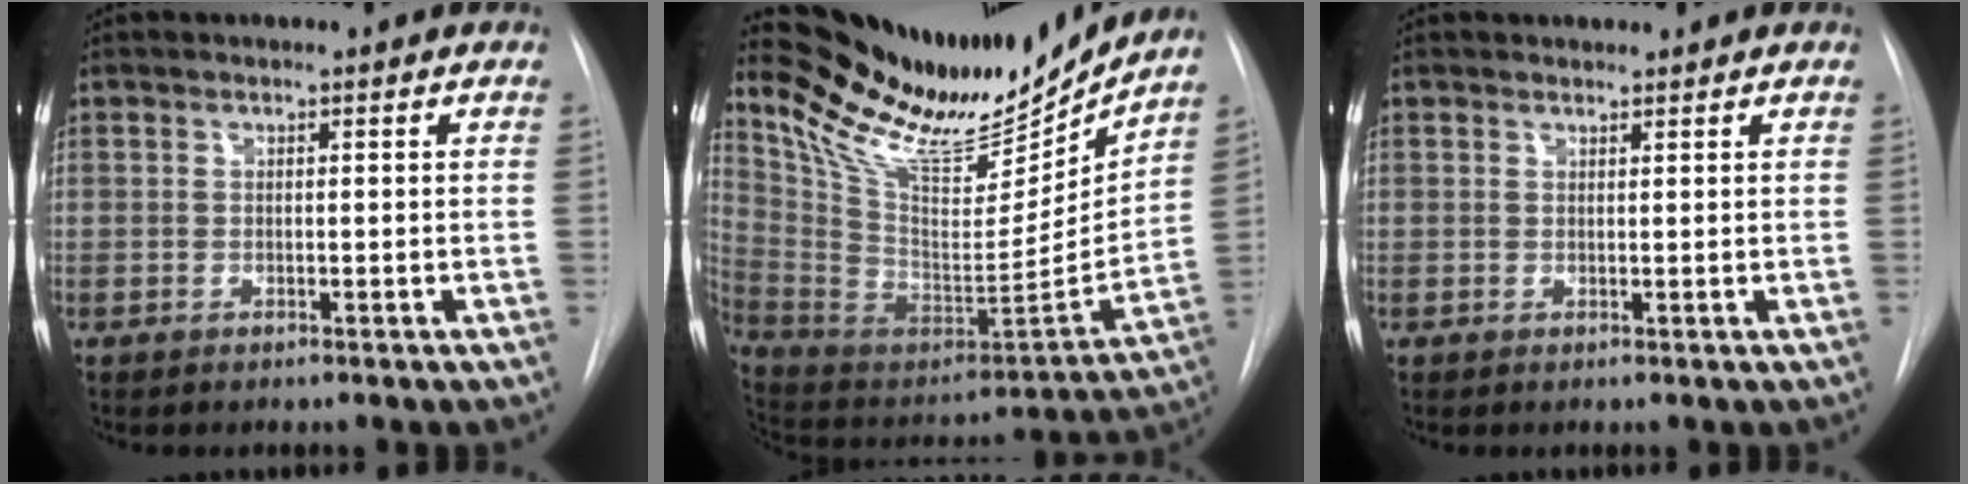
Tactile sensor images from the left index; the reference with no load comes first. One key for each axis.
{"total": 22.9, "fx": 20.5, "fy": 4.3, "fz": 9.3, "tx": -0.167, "ty": -0.048, "tz": 0.341}
{"total": 1.1, "fx": 1.1, "fy": 0.3, "fz": -0.1, "tx": -0.002, "ty": 0.005, "tz": 0.018}